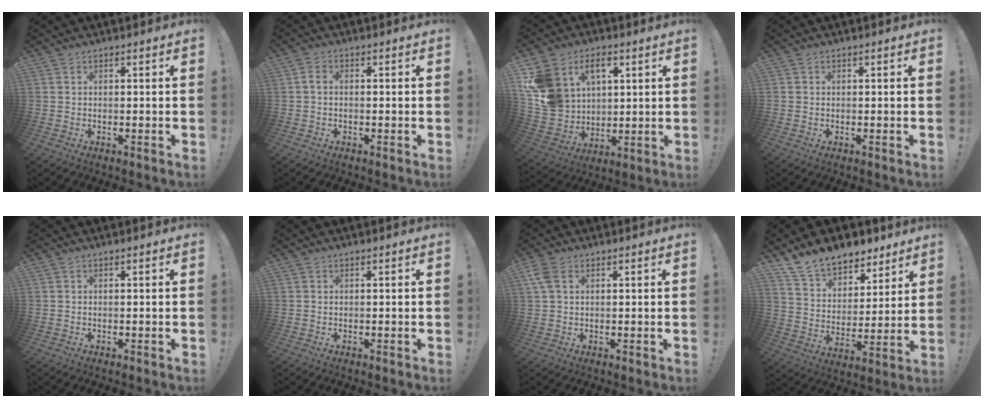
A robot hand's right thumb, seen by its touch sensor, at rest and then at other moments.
{"total": 1.5, "force": [-0.3, 0.9, 1.1], "torque": [-0.019, 0.008, -0.005]}
{"total": 15.6, "force": [6.7, 12.0, 7.4], "torque": [-0.159, -0.033, 0.133]}
{"total": 0.6, "force": [0.1, 0.5, -0.4], "torque": [0.007, 0.002, 0.002]}
{"total": 0.0}
{"total": 0.0}
{"total": 4.2, "force": [1.7, 2.6, 2.9], "torque": [-0.058, 0.000, 0.032]}
{"total": 13.2, "force": [11.1, 6.4, 3.4], "torque": [-0.071, -0.083, 0.209]}